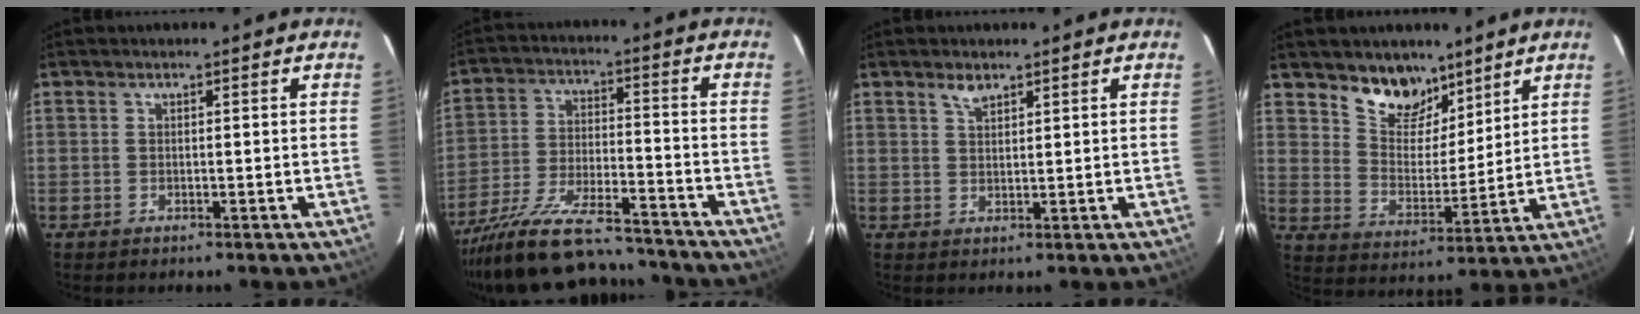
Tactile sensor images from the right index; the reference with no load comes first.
{"total": 22.6, "force": [-19.8, 5.2, 9.7], "torque": [-0.196, -0.035, -0.307]}
{"total": 2.2, "force": [1.7, 0.9, 1.1], "torque": [-0.018, 0.004, 0.031]}
{"total": 10.4, "force": [7.7, 5.8, 3.7], "torque": [-0.066, -0.006, 0.139]}